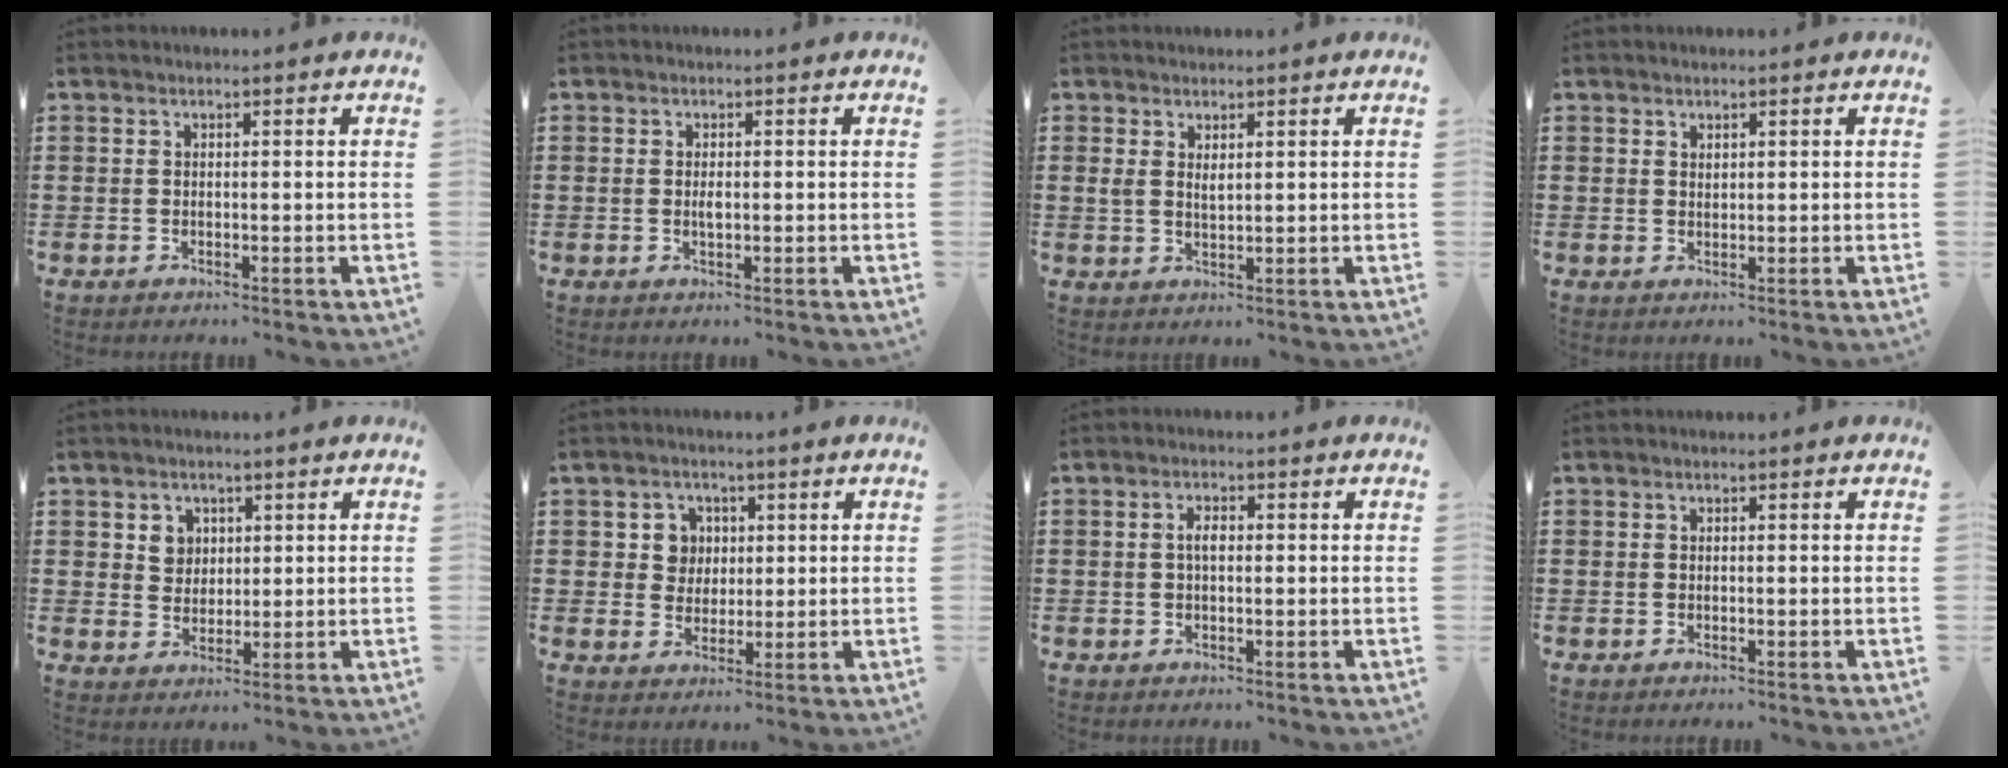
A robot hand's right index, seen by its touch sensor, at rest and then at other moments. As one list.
[{"total": 1.3, "force": [-0.1, 0.5, 1.2], "torque": [-0.023, 0.003, -0.002]}, {"total": 1.8, "force": [0.9, 0.9, 1.2], "torque": [-0.026, 0.004, 0.017]}, {"total": 0.9, "force": [0.8, 0.4, 0.1], "torque": [-0.003, 0.002, 0.016]}, {"total": 3.4, "force": [1.5, 3.0, 0.8], "torque": [-0.021, 0.008, 0.026]}, {"total": 4.5, "force": [1.2, 4.1, 1.4], "torque": [-0.046, 0.015, 0.020]}, {"total": 2.1, "force": [0.1, 0.9, 1.9], "torque": [-0.037, 0.005, 0.000]}, {"total": 0.0}]